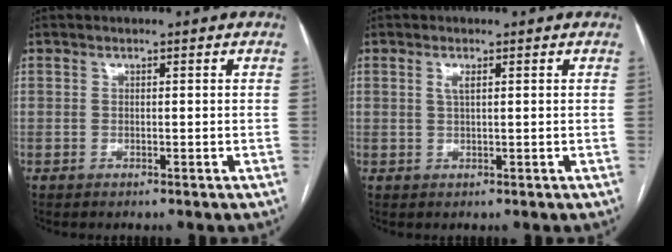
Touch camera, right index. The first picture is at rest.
{"total": 1.4, "force": [0.6, 0.2, 1.3], "torque": [-0.030, 0.001, 0.010]}